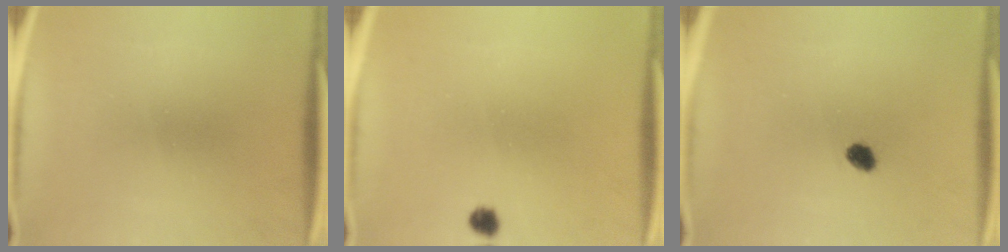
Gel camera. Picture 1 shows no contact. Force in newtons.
{"total": 1.8}
{"total": 2.2}